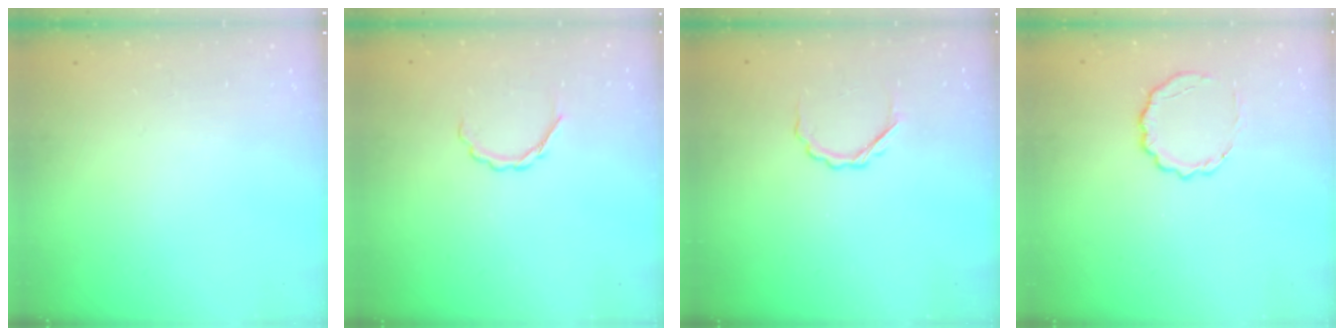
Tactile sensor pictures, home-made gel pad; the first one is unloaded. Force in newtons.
{"total": 3.0, "press": 2.8, "slide": 0.9}
{"total": 3.1, "press": 3.0, "slide": 0.7}
{"total": 6.7, "press": 6.5, "slide": 1.7}